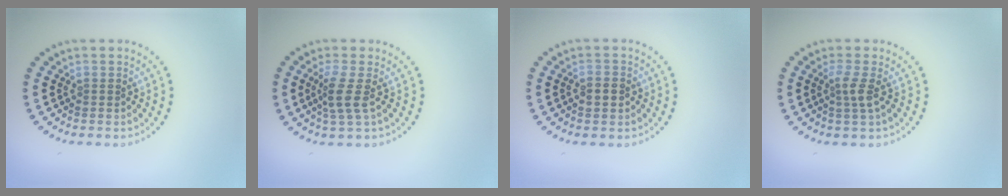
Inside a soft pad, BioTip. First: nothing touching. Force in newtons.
{"total": 2.5, "press": 1.9, "slide": 1.6}
{"total": 1.7, "press": 1.7, "slide": 0.5}
{"total": 1.8, "press": 1.4, "slide": 1.1}